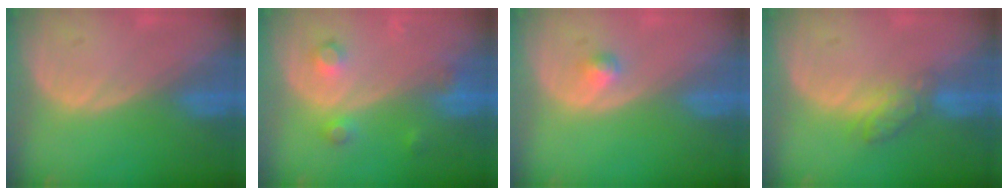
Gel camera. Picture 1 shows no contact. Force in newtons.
{"total": 3.7, "press": 3.4, "slide": 1.6}
{"total": 1.3, "press": 1.2, "slide": 0.1}
{"total": 4.2, "press": 4.1, "slide": 0.7}